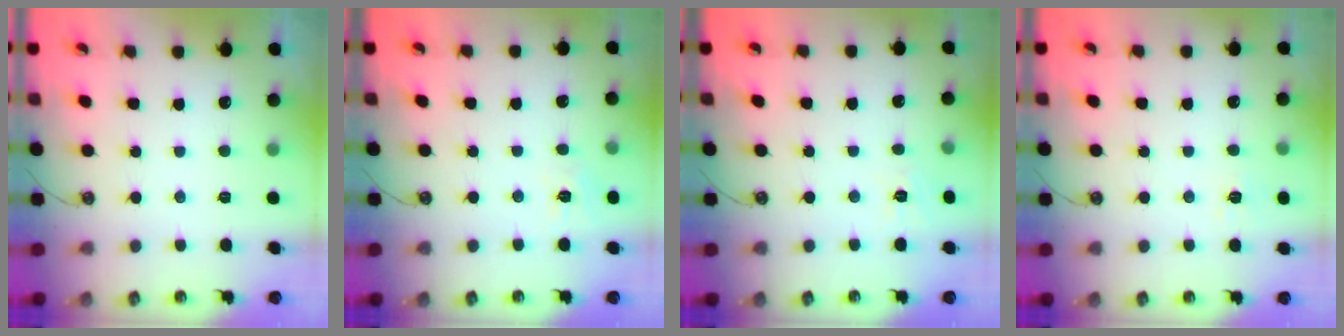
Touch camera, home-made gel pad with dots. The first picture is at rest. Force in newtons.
{"total": 6.3, "press": 6.3, "slide": 0.7}
{"total": 4.8, "press": 4.8, "slide": 0.6}
{"total": 5.5, "press": 5.5, "slide": 0.5}